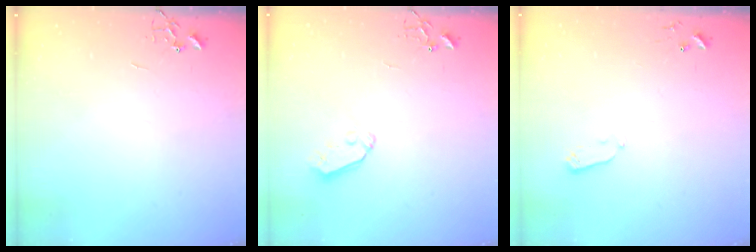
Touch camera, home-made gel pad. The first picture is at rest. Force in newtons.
{"total": 6.1, "press": 6.0, "slide": 0.4}
{"total": 2.9, "press": 2.9, "slide": 0.4}